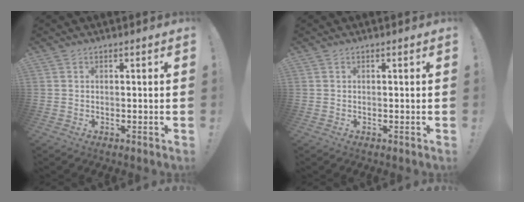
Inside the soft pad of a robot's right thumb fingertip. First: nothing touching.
{"total": 0.0}